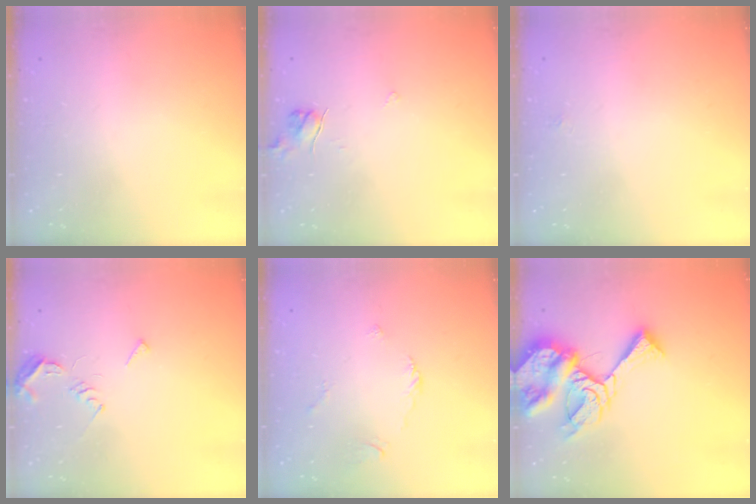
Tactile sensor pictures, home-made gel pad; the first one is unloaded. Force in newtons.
{"total": 4.6, "press": 4.6, "slide": 0.5}
{"total": 1.9, "press": 1.8, "slide": 0.4}
{"total": 6.4, "press": 6.3, "slide": 0.7}
{"total": 2.7, "press": 2.6, "slide": 0.6}
{"total": 15.3, "press": 15.2, "slide": 1.8}